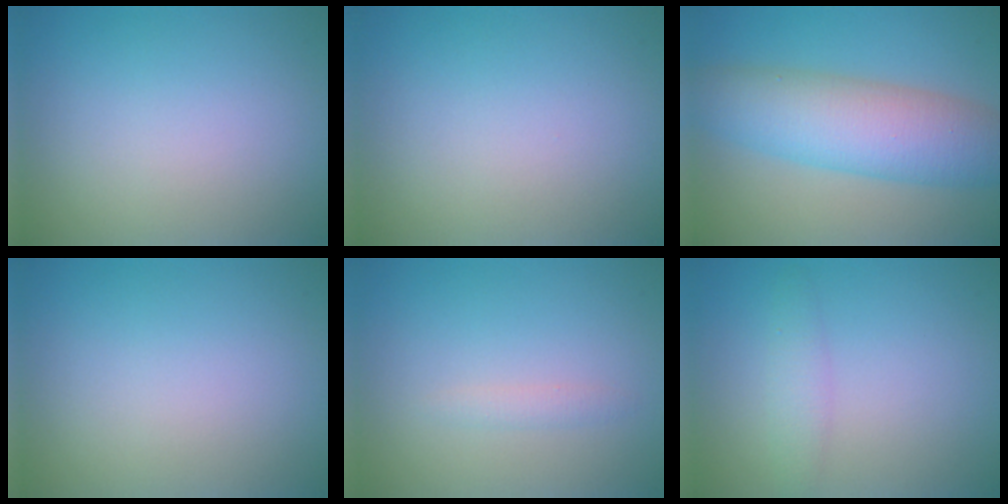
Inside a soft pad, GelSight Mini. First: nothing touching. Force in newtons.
{"total": 0.0}
{"total": 8.1, "press": 8.1, "slide": 0.0}
{"total": 0.0}
{"total": 0.9, "press": 0.9, "slide": 0.0}
{"total": 1.8, "press": 1.8, "slide": 0.1}